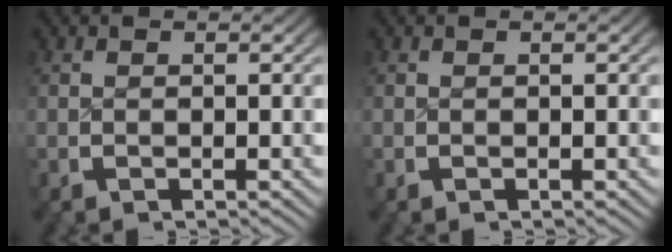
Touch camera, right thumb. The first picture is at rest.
{"total": 0.0}